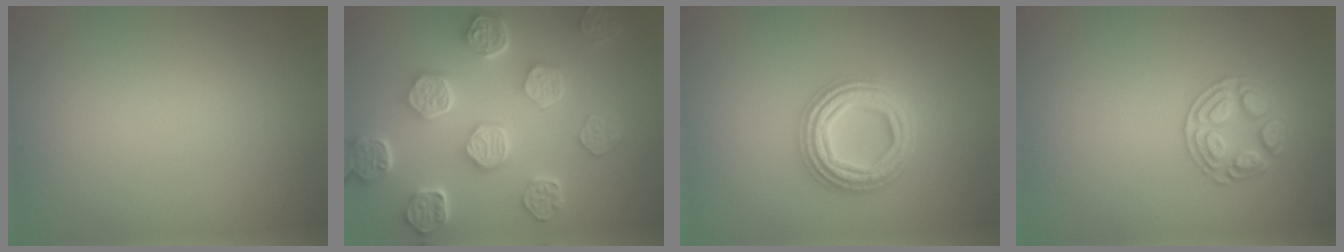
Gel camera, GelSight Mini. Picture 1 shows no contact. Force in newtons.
{"total": 7.5, "press": 5.8, "slide": 4.8}
{"total": 4.7, "press": 4.6, "slide": 0.8}
{"total": 2.7, "press": 2.7, "slide": 0.3}